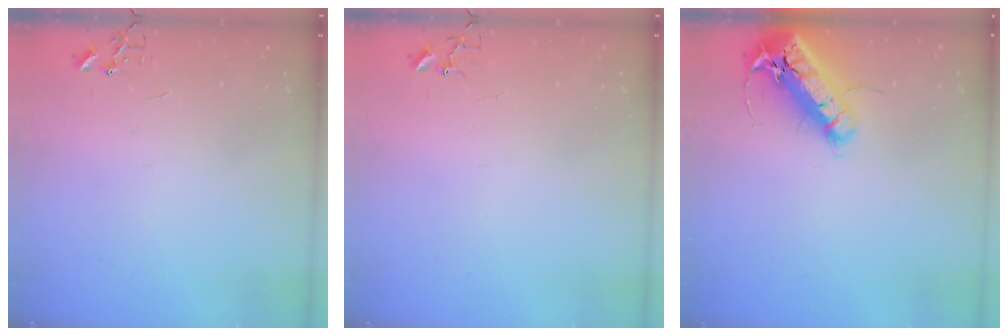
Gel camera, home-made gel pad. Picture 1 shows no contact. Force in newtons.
{"total": 3.8, "press": 3.8, "slide": 0.4}
{"total": 18.8, "press": 18.4, "slide": 3.8}